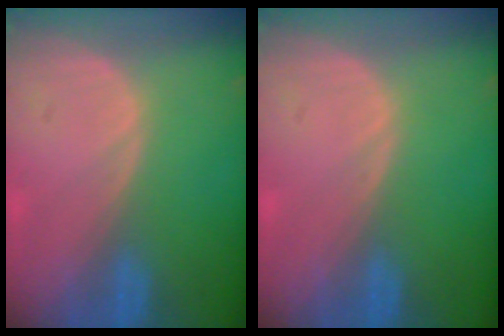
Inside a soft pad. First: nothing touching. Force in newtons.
{"total": 0.0}